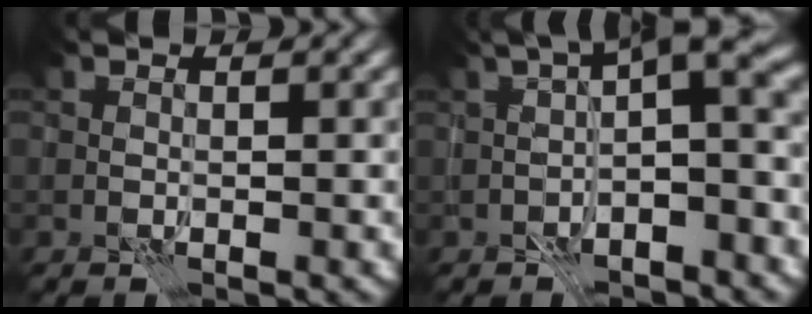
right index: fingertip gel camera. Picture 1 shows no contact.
{"total": 6.3, "force": [-0.8, 1.7, 6.0], "torque": [-0.077, 0.023, -0.025]}